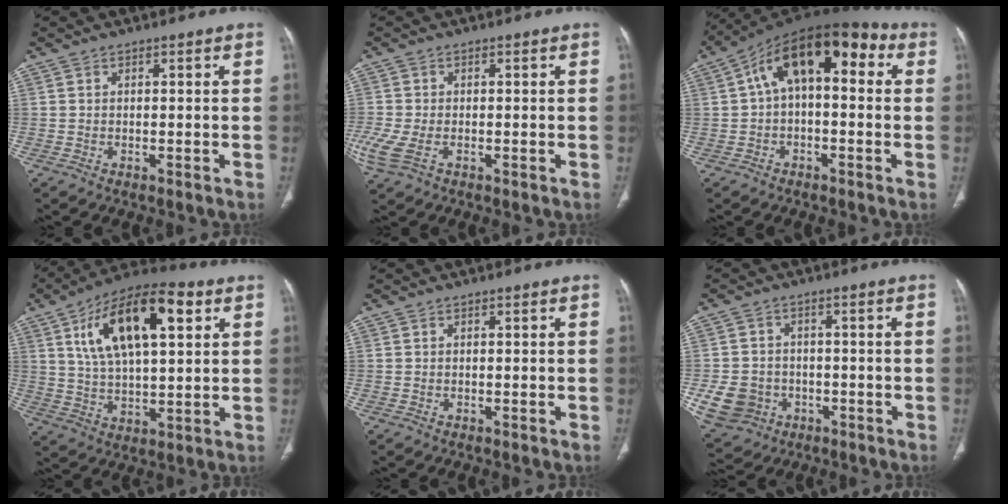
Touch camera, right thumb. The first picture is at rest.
{"total": 5.5, "force": [-1.8, 3.0, 4.2], "torque": [-0.121, -0.003, -0.032]}
{"total": 15.0, "force": [3.1, 7.7, 12.5], "torque": [-0.166, 0.047, 0.036]}
{"total": 19.6, "force": [7.2, 8.3, 16.2], "torque": [-0.260, 0.001, 0.120]}
{"total": 0.0}
{"total": 9.2, "force": [-2.6, 8.1, 3.5], "torque": [-0.065, 0.017, -0.032]}